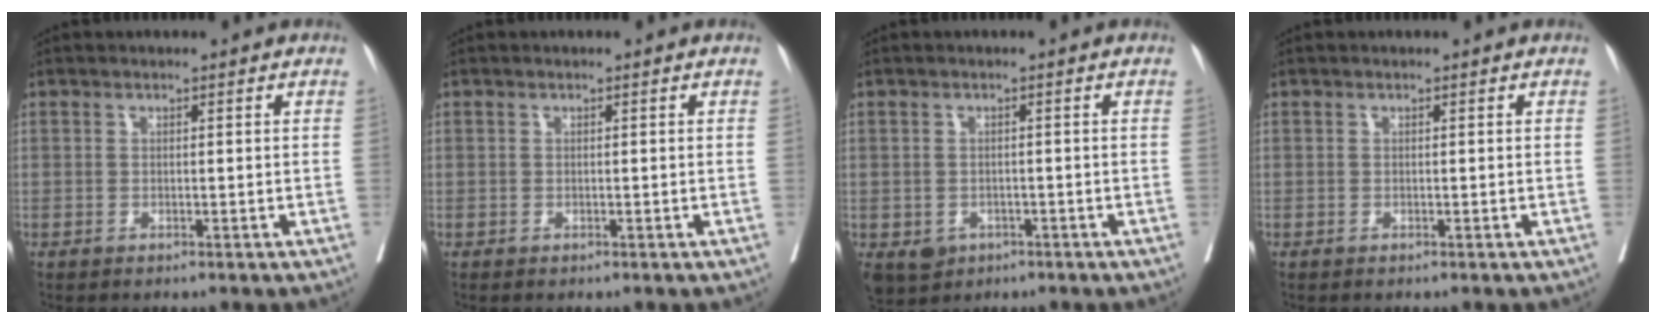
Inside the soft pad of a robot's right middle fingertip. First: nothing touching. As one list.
[{"total": 0.0}, {"total": 5.2, "force": [-2.5, 4.2, 1.7], "torque": [-0.030, -0.001, -0.031]}, {"total": 0.0}]